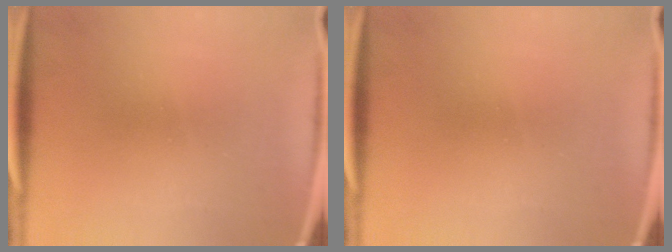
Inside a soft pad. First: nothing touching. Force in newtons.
{"total": 0.0}